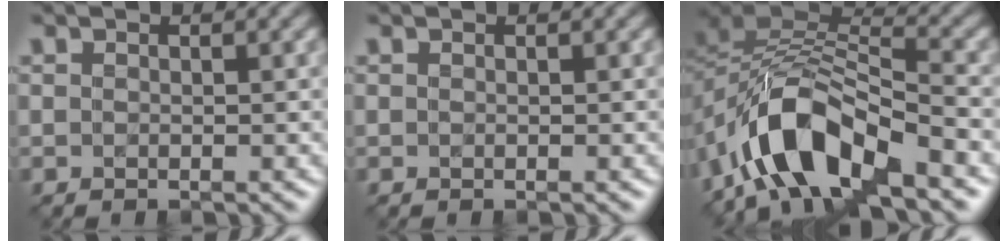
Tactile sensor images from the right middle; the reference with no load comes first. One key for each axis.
{"total": 0.0}
{"total": 9.8, "fx": -5.8, "fy": 4.6, "fz": 6.4, "tx": -0.110, "ty": 0.010, "tz": -0.117}